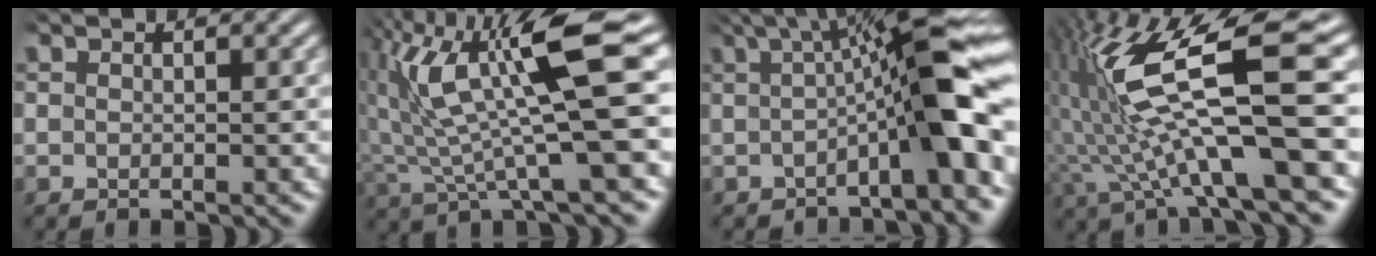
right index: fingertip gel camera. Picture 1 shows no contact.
{"total": 10.4, "force": [0.9, 3.9, 9.6], "torque": [-0.153, -0.002, 0.019]}
{"total": 8.9, "force": [1.3, 1.9, 8.6], "torque": [-0.117, 0.011, 0.012]}
{"total": 13.1, "force": [0.7, 5.1, 12.0], "torque": [-0.219, -0.005, 0.018]}